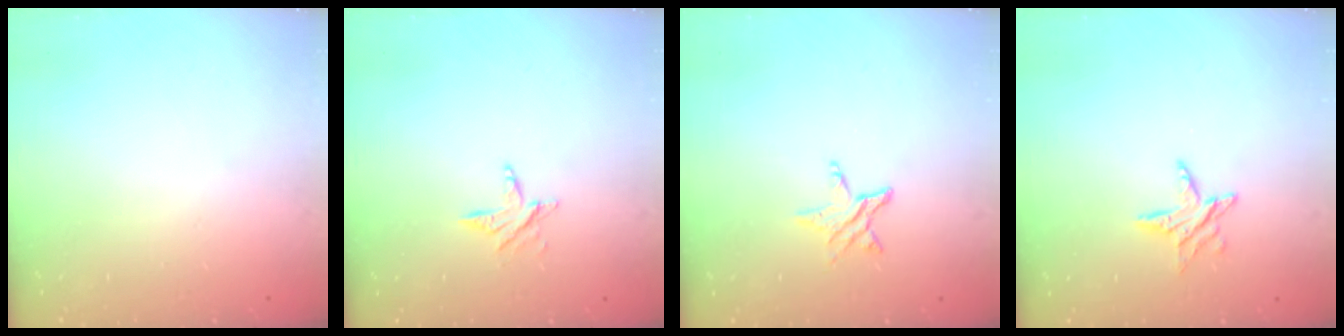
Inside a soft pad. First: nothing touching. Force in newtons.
{"total": 3.5, "press": 3.5, "slide": 0.4}
{"total": 5.8, "press": 5.8, "slide": 0.5}
{"total": 6.5, "press": 6.5, "slide": 0.5}